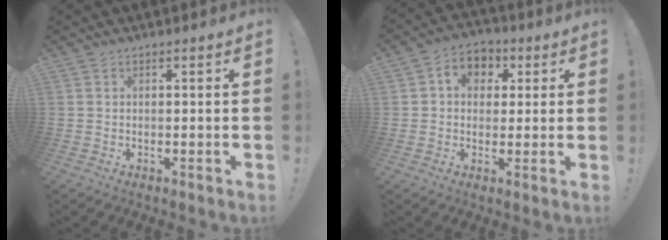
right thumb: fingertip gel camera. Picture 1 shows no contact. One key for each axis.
{"total": 7.4, "fx": 1.7, "fy": 6.2, "fz": 3.7, "tx": -0.054, "ty": 0.004, "tz": 0.034}